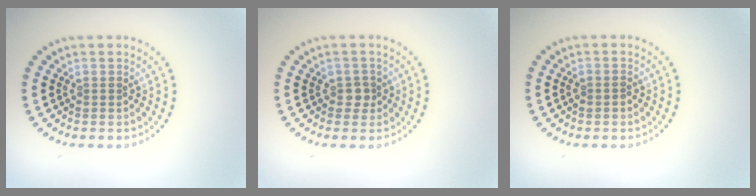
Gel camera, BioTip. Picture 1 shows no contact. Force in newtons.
{"total": 1.3, "press": 1.1, "slide": 0.5}
{"total": 0.8, "press": 0.8, "slide": 0.2}